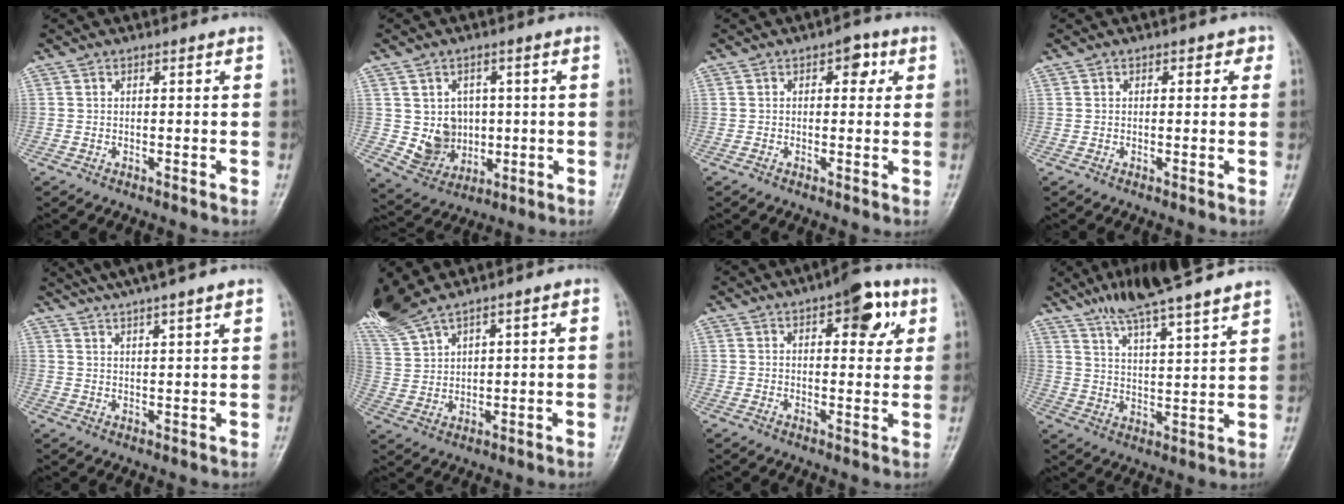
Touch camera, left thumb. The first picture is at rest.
{"total": 7.9, "force": [0.3, 7.0, 3.7], "torque": [-0.022, -0.003, 0.022]}
{"total": 3.5, "force": [1.1, 2.1, 2.6], "torque": [-0.013, 0.006, 0.007]}
{"total": 1.7, "force": [0.6, 1.2, 0.9], "torque": [0.009, 0.001, 0.002]}
{"total": 10.2, "force": [8.3, 0.2, 5.8], "torque": [-0.091, 0.005, 0.126]}
{"total": 10.6, "force": [8.8, 2.7, 5.2], "torque": [-0.125, -0.019, 0.197]}
{"total": 8.8, "force": [3.8, 3.9, 6.9], "torque": [-0.059, -0.007, 0.042]}
{"total": 15.2, "force": [12.2, 1.4, 9.0], "torque": [-0.133, -0.046, 0.202]}